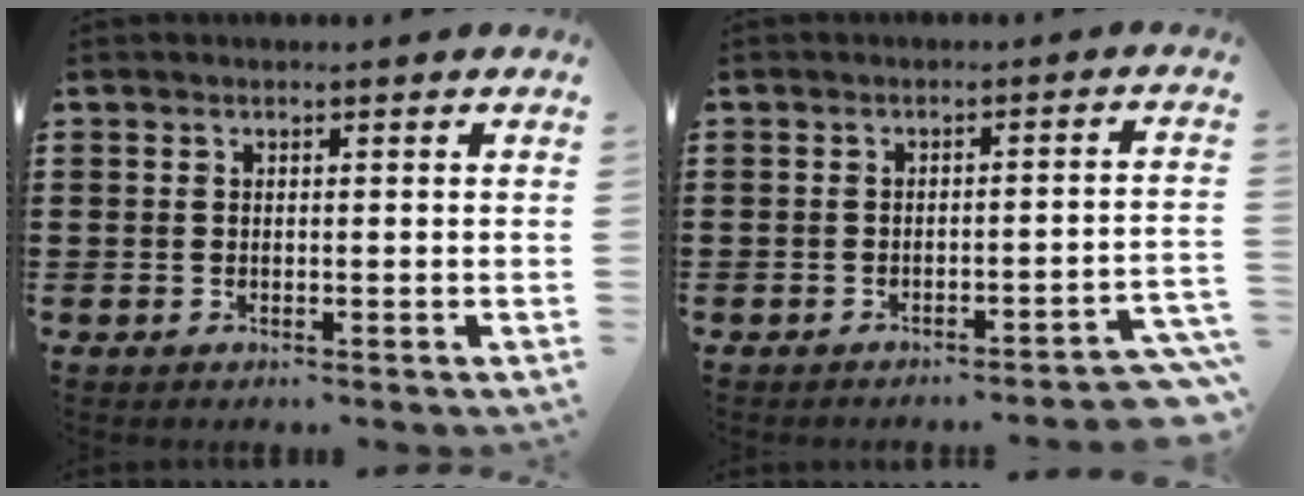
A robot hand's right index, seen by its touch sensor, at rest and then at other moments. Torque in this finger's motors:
{"motor_torque": [1.54, -0.59, -0.03, -0.06]}